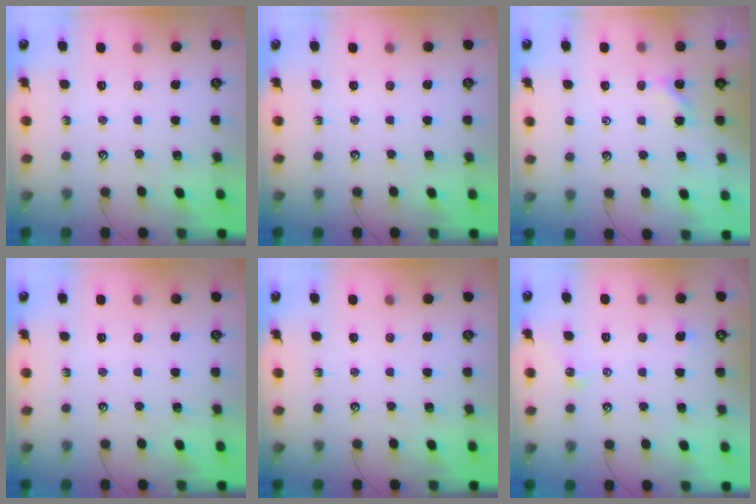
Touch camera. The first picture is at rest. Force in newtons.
{"total": 0.0}
{"total": 0.0}
{"total": 0.0}
{"total": 0.0}
{"total": 2.6, "press": 2.6, "slide": 0.5}